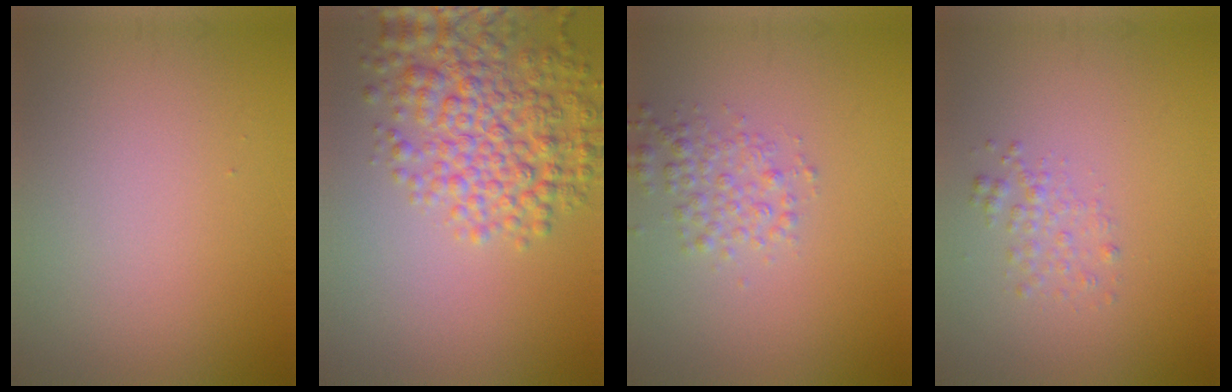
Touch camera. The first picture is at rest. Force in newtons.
{"total": 6.6, "press": 6.6, "slide": 0.2}
{"total": 2.4, "press": 2.4, "slide": 0.1}
{"total": 1.5, "press": 1.5, "slide": 0.0}